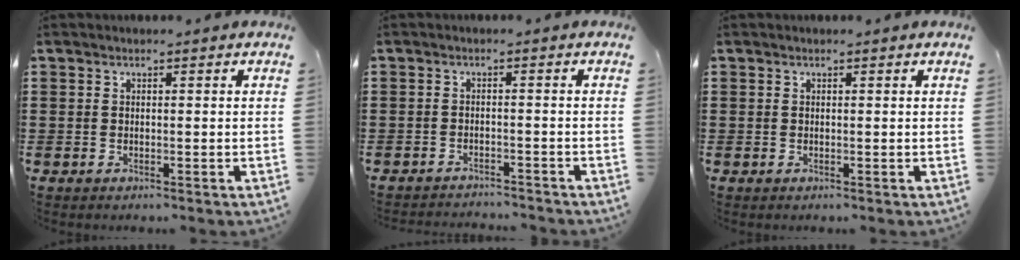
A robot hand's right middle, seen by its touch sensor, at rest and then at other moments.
{"total": 2.2, "force": [-2.1, 0.1, -0.1], "torque": [-0.004, 0.002, -0.047]}
{"total": 0.0}